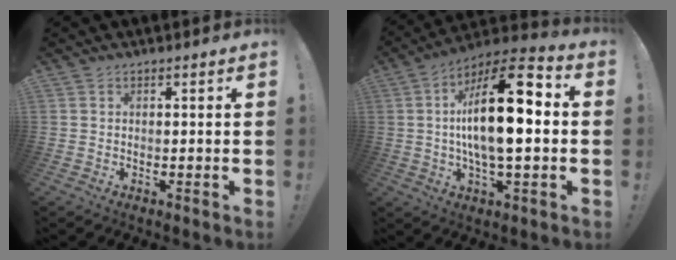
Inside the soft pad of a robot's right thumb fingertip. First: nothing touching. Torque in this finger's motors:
{"motor_torque": [2.01, 3.00, 1.01, 0.71, 0.21]}